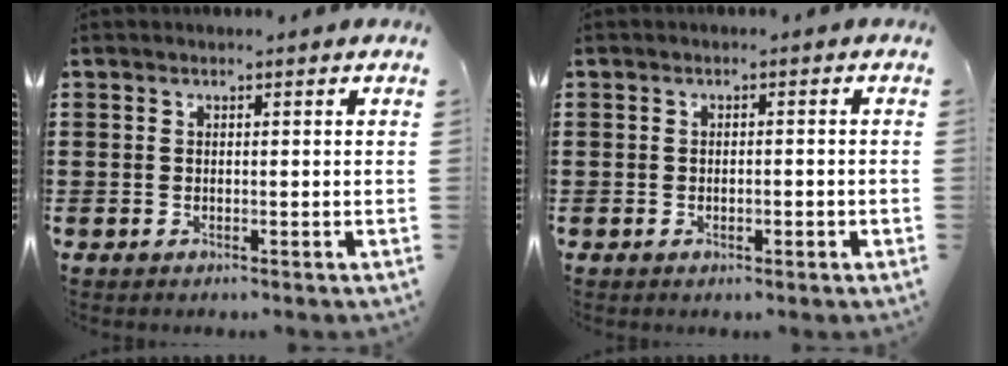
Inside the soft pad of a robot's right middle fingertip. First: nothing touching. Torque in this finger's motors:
{"motor_torque": [-0.06, 0.03, 0.00, -0.01]}